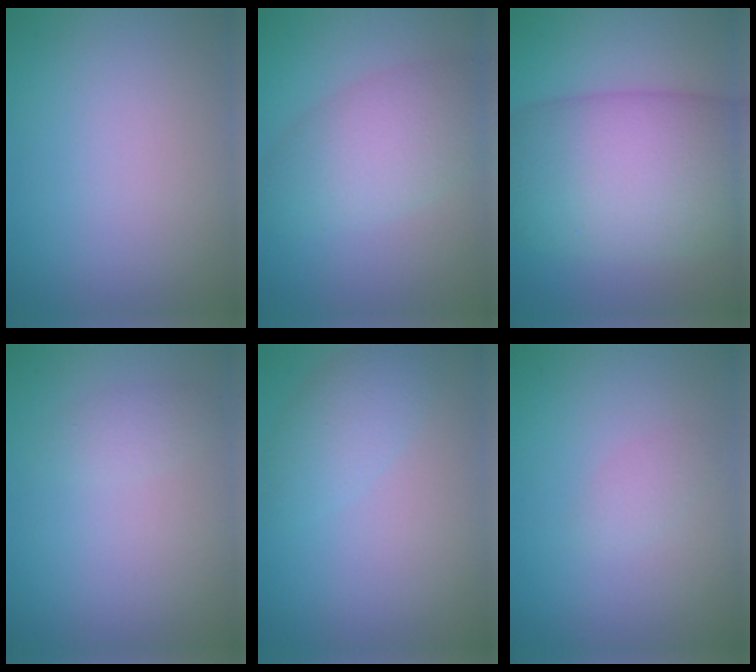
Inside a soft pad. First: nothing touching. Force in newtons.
{"total": 5.7, "press": 5.7, "slide": 0.1}
{"total": 13.1, "press": 13.1, "slide": 0.2}
{"total": 1.2, "press": 1.2, "slide": 0.0}
{"total": 2.8, "press": 2.8, "slide": 0.1}
{"total": 1.2, "press": 1.2, "slide": 0.1}